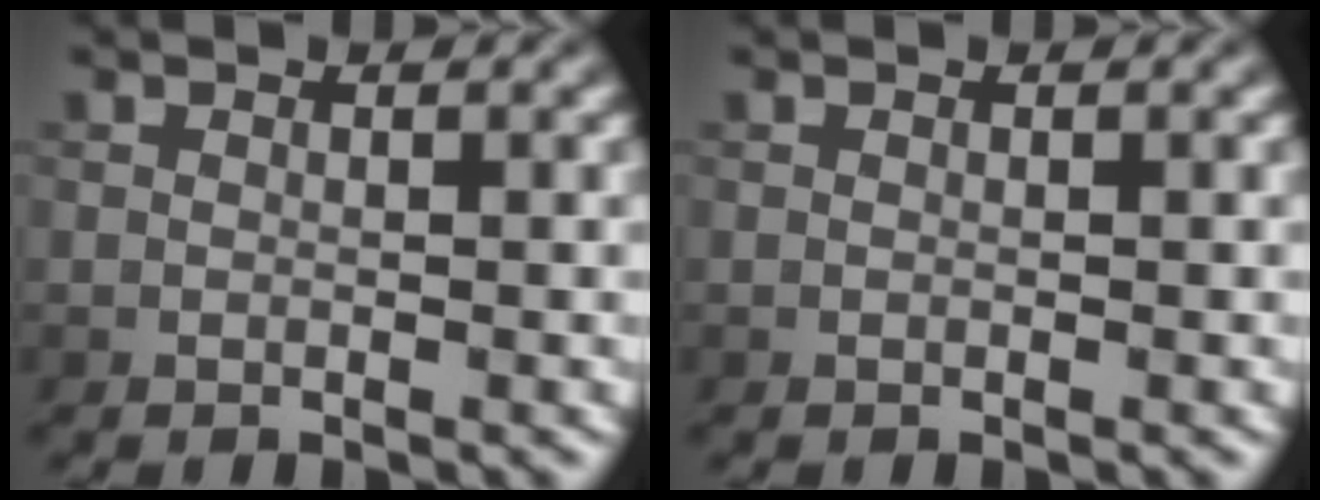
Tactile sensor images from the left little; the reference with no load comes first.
{"total": 0.0}